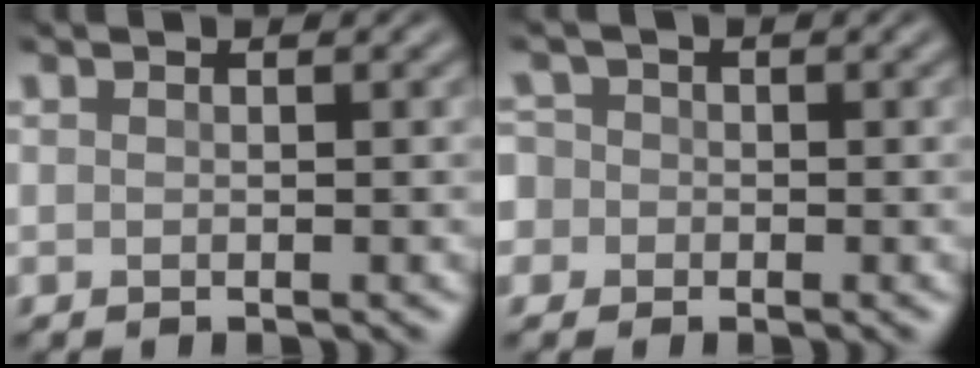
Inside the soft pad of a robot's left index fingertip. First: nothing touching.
{"total": 4.2, "force": [-0.7, 3.9, 1.4], "torque": [-0.022, 0.022, -0.048]}